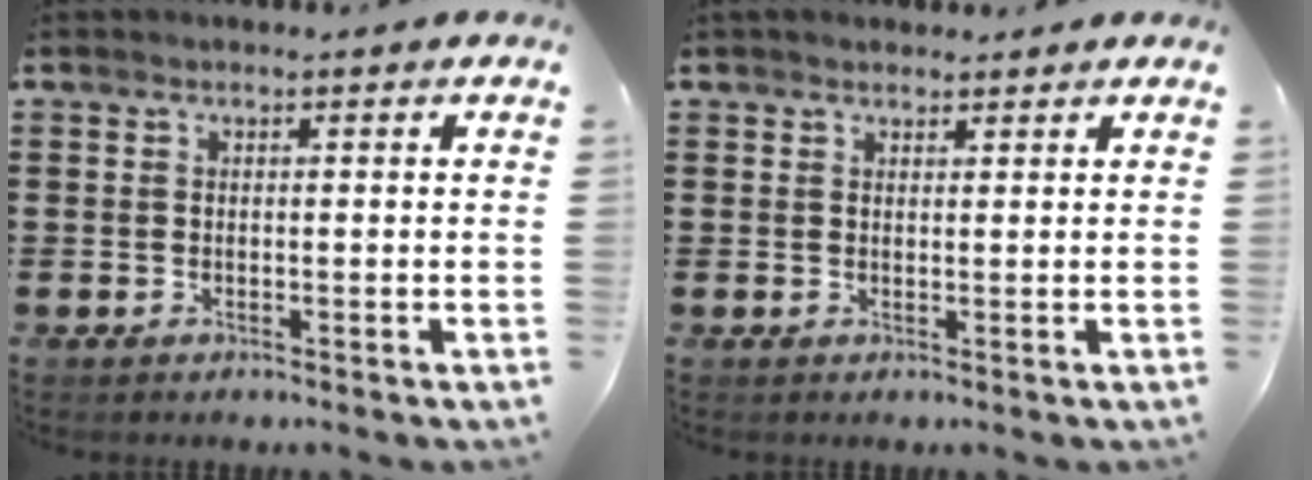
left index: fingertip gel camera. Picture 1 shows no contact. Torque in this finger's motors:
{"motor_torque": [0.61, -0.64, 0.00, 0.00]}